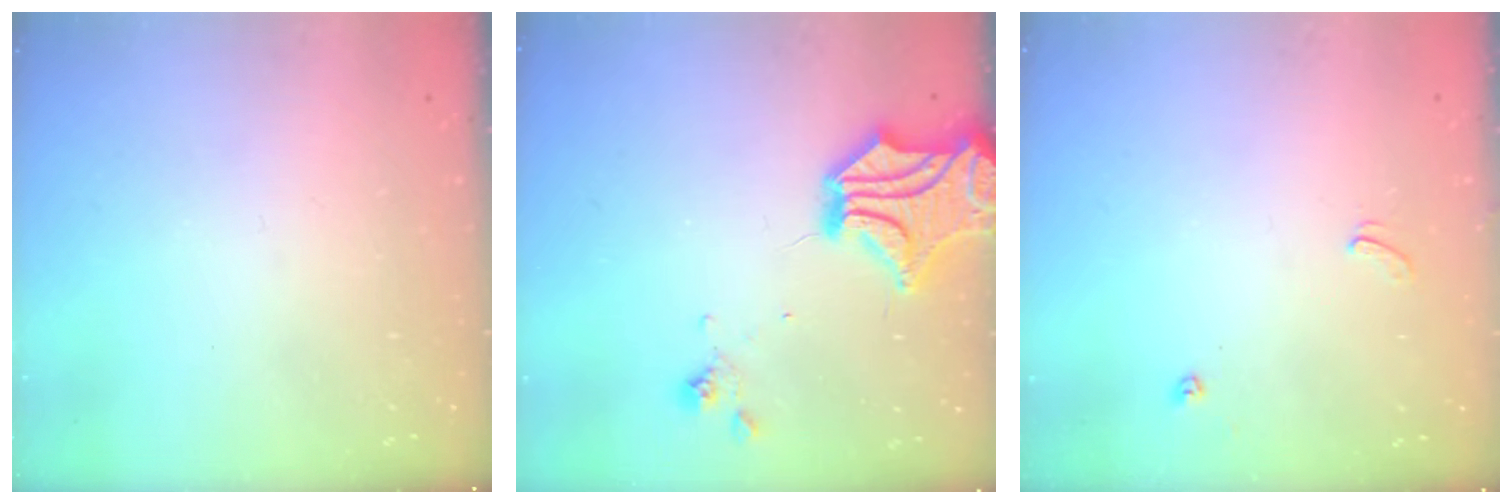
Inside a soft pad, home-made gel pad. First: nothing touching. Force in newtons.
{"total": 5.2, "press": 4.6, "slide": 2.5}
{"total": 1.7, "press": 1.7, "slide": 0.5}